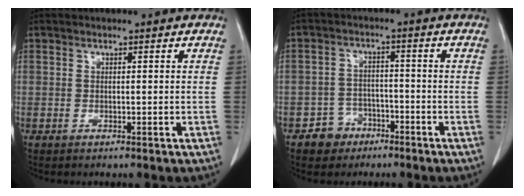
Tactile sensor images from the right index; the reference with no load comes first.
{"total": 4.7, "force": [-2.9, 3.8, 0.2], "torque": [0.005, 0.016, -0.043]}